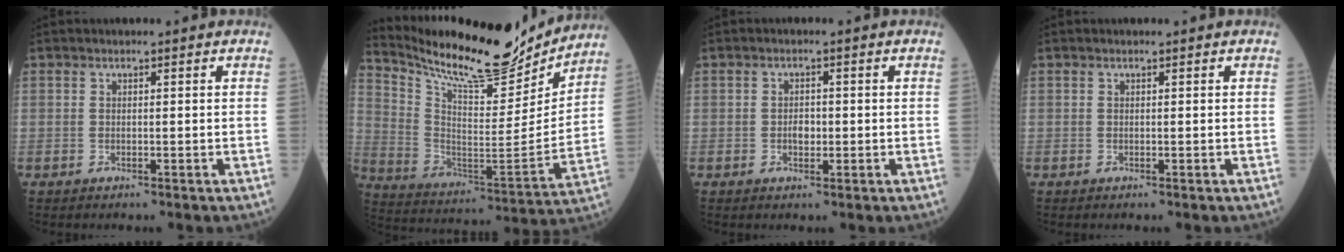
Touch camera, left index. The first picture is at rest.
{"total": 20.5, "force": [18.7, 3.7, 7.7], "torque": [-0.152, -0.042, 0.294]}
{"total": 2.0, "force": [-1.2, 1.0, 1.2], "torque": [-0.018, -0.003, -0.017]}
{"total": 0.0}